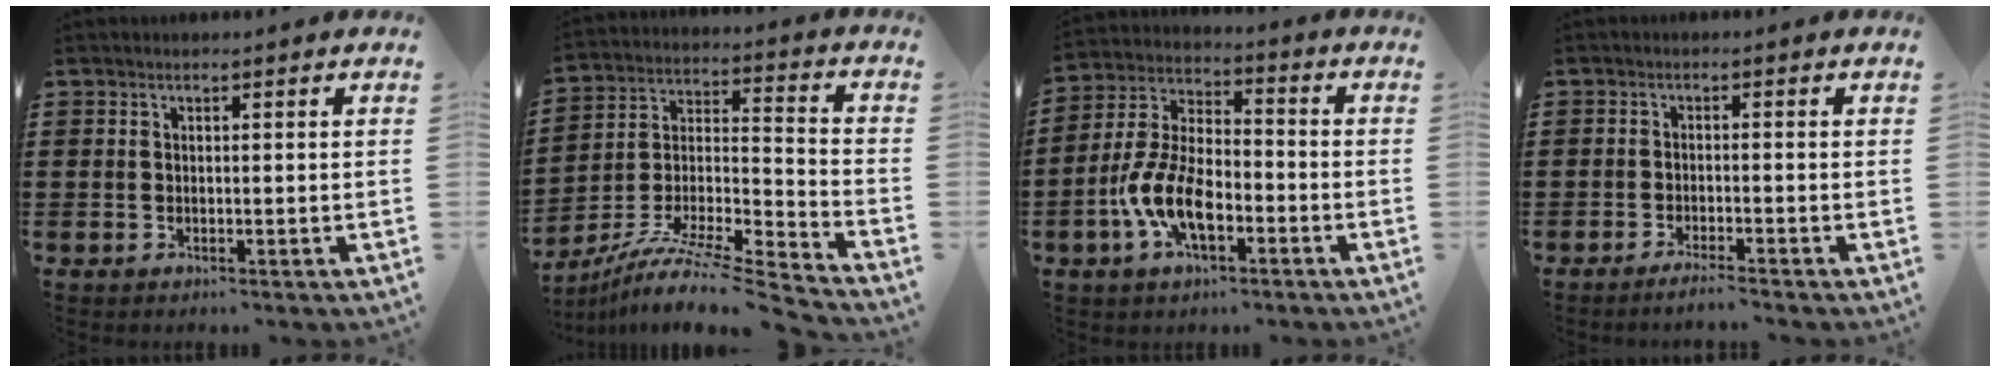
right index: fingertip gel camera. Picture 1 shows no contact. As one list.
[{"total": 9.8, "force": [-8.2, 0.5, 5.4], "torque": [-0.100, 0.000, -0.167]}, {"total": 9.8, "force": [-4.0, 4.6, 7.6], "torque": [-0.183, -0.004, -0.080]}, {"total": 1.8, "force": [-1.6, -0.3, 0.8], "torque": [-0.013, -0.002, -0.028]}]